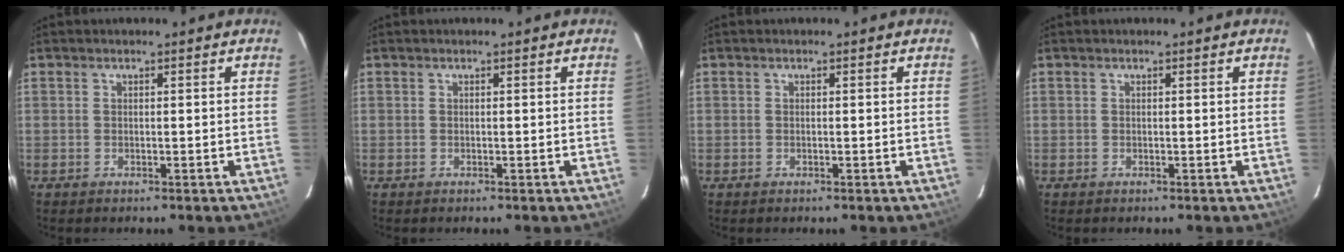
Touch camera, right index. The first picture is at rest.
{"total": 0.0}
{"total": 0.0}
{"total": 0.0}